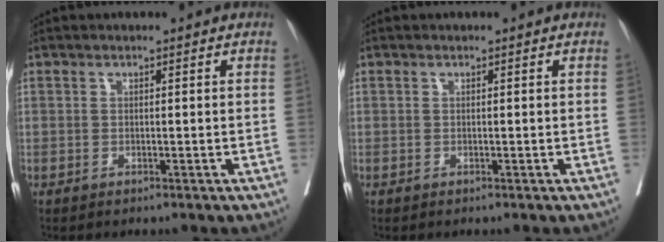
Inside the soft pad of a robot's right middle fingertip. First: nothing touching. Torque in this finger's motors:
{"motor_torque": [0.00, 0.00, 0.00, 0.00]}